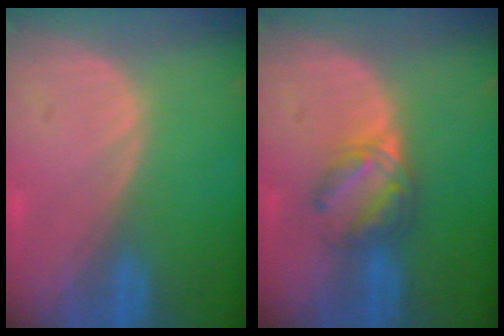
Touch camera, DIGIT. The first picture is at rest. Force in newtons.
{"total": 6.1, "press": 5.3, "slide": 3.1}